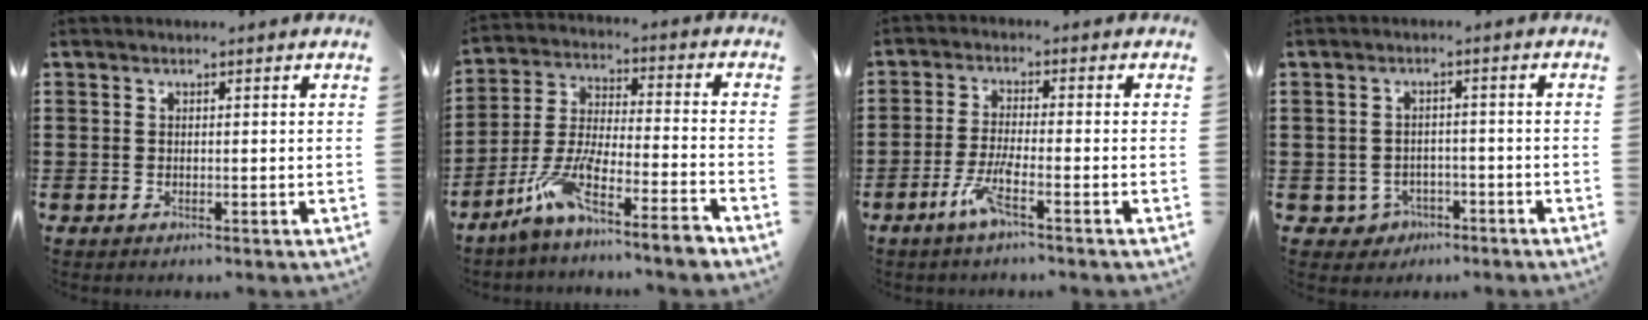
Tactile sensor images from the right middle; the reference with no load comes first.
{"total": 8.5, "force": [-7.0, 0.0, 4.8], "torque": [-0.110, -0.013, -0.146]}
{"total": 4.9, "force": [-2.8, 0.5, 4.0], "torque": [-0.085, -0.006, -0.055]}
{"total": 2.4, "force": [-1.9, 1.5, 0.3], "torque": [-0.015, 0.001, -0.042]}